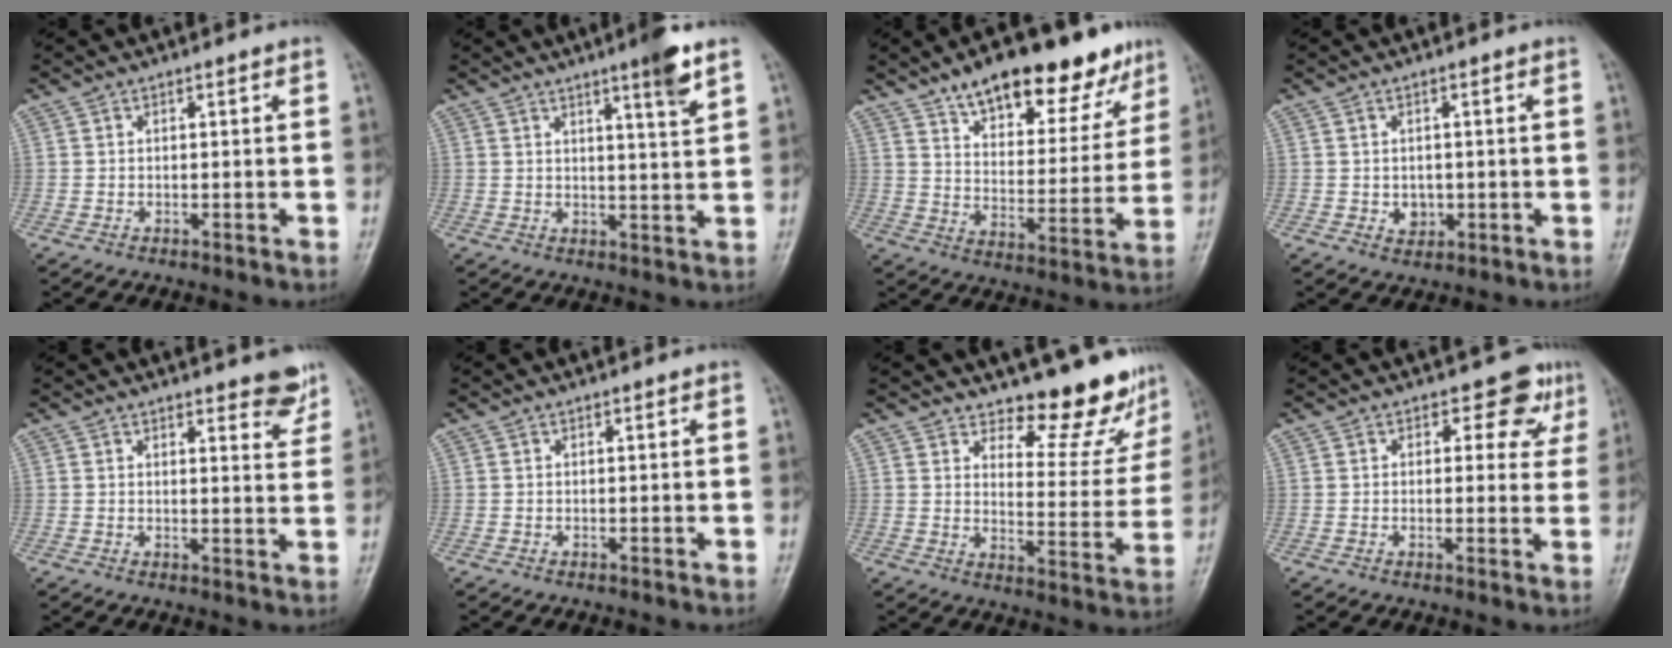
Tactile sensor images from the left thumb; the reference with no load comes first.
{"total": 6.1, "force": [3.8, 0.2, 4.8], "torque": [-0.068, -0.024, 0.056]}
{"total": 20.7, "force": [14.0, 8.5, 12.6], "torque": [-0.135, -0.048, 0.213]}
{"total": 2.7, "force": [-0.3, 2.3, 1.5], "torque": [-0.011, 0.000, 0.002]}
{"total": 5.1, "force": [3.8, 1.6, 3.1], "torque": [-0.013, -0.024, 0.044]}
{"total": 0.0}
{"total": 12.7, "force": [11.4, 4.0, 3.8], "torque": [-0.012, -0.110, 0.143]}
{"total": 5.6, "force": [3.1, 3.8, 2.7], "torque": [0.007, -0.010, 0.029]}